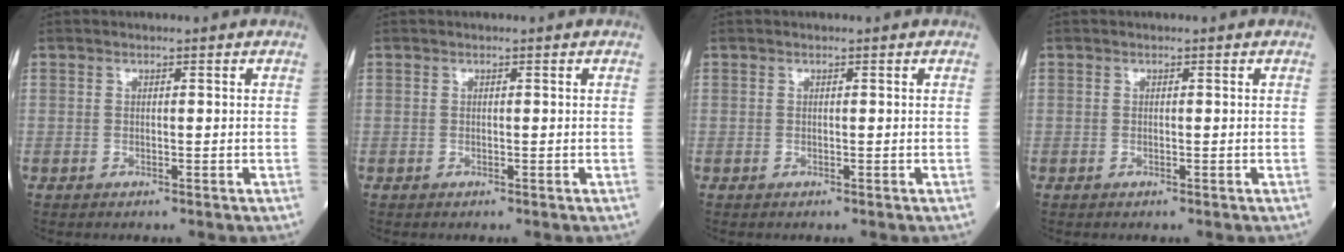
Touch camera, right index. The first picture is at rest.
{"total": 0.0}
{"total": 0.0}
{"total": 0.0}